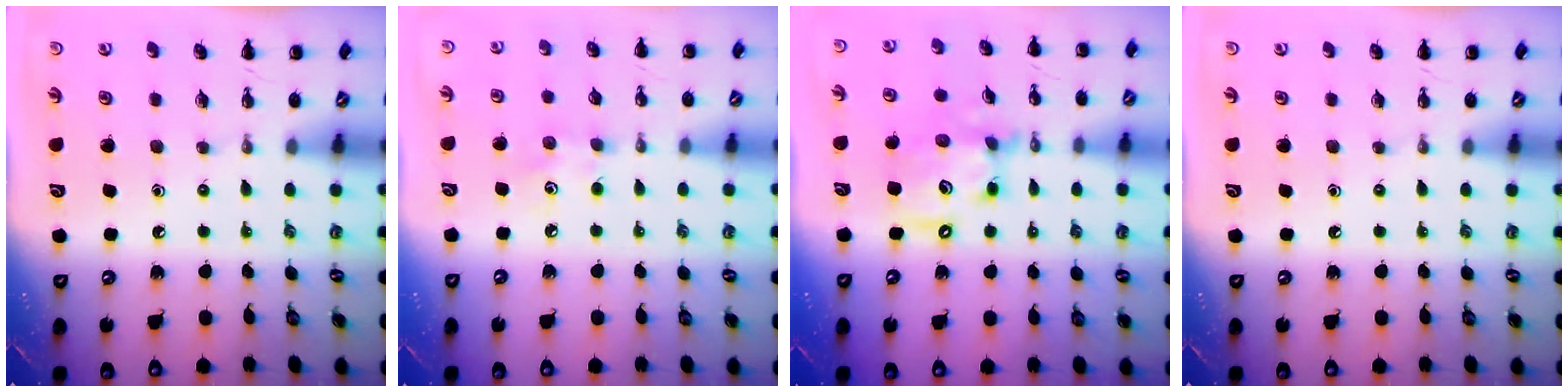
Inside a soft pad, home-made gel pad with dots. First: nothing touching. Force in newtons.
{"total": 4.0, "press": 3.9, "slide": 0.9}
{"total": 13.6, "press": 13.3, "slide": 2.6}
{"total": 0.0}